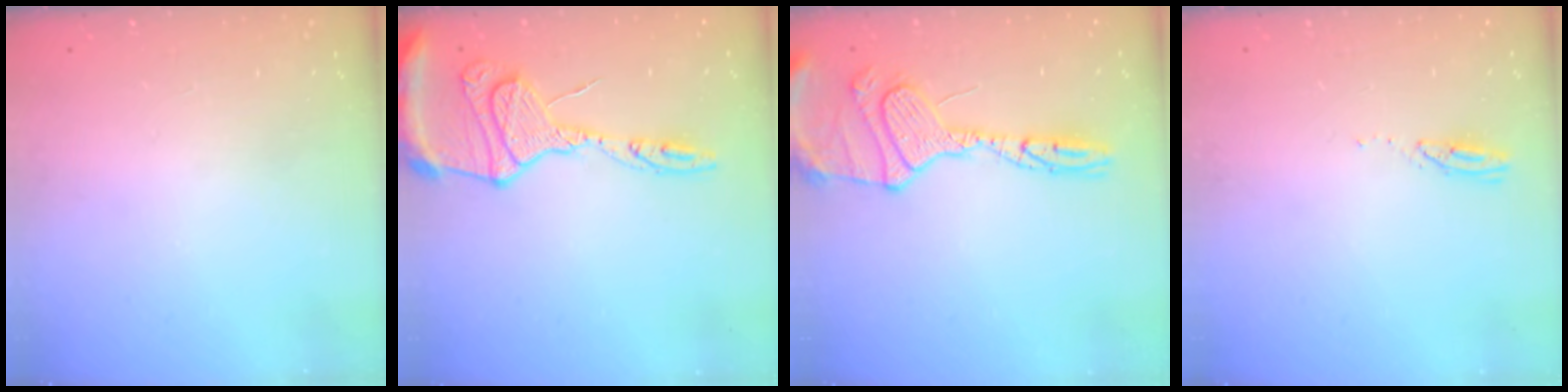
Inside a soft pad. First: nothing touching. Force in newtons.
{"total": 17.5, "press": 17.4, "slide": 1.6}
{"total": 16.6, "press": 16.5, "slide": 2.0}
{"total": 2.9, "press": 2.9, "slide": 0.2}